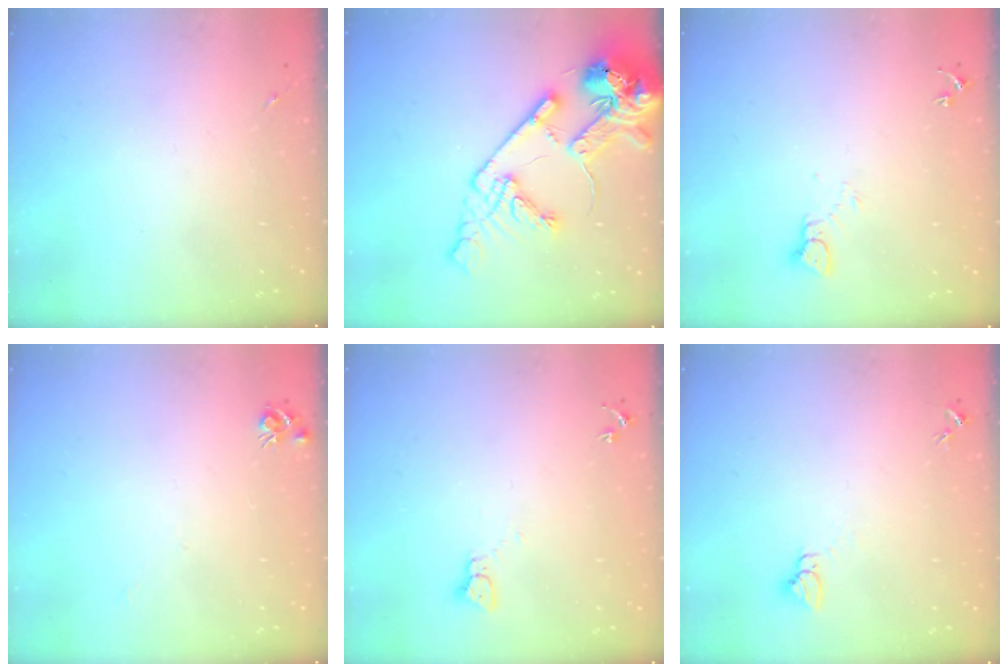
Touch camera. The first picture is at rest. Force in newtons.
{"total": 19.0, "press": 18.8, "slide": 2.9}
{"total": 3.1, "press": 3.1, "slide": 0.2}
{"total": 5.1, "press": 5.0, "slide": 0.7}
{"total": 2.3, "press": 2.3, "slide": 0.3}
{"total": 3.0, "press": 3.0, "slide": 0.1}